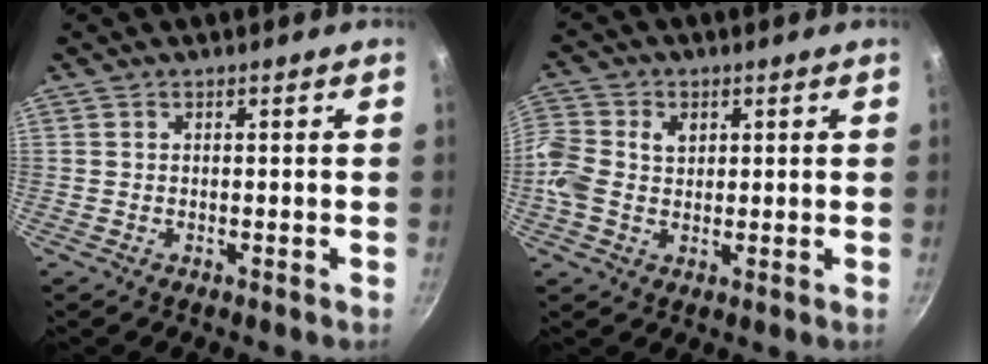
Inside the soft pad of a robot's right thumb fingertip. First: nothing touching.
{"total": 7.4, "force": [0.7, 5.7, 4.6], "torque": [-0.104, 0.013, 0.001]}